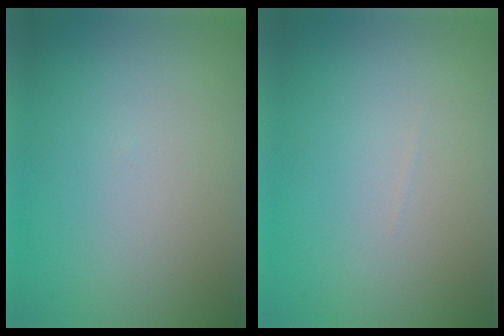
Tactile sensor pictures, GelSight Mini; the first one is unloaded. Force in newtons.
{"total": 0.0}